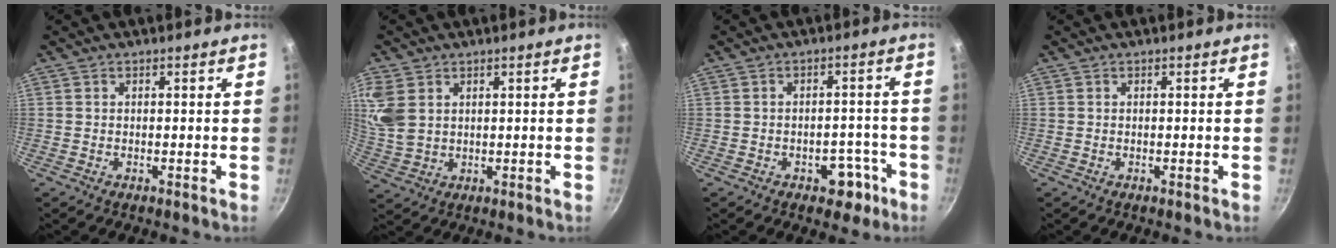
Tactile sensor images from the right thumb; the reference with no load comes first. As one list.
[{"total": 7.7, "force": [2.4, 5.4, 5.0], "torque": [-0.122, -0.002, 0.060]}, {"total": 5.9, "force": [-3.2, 3.8, 3.2], "torque": [-0.014, 0.035, -0.038]}, {"total": 0.0}]